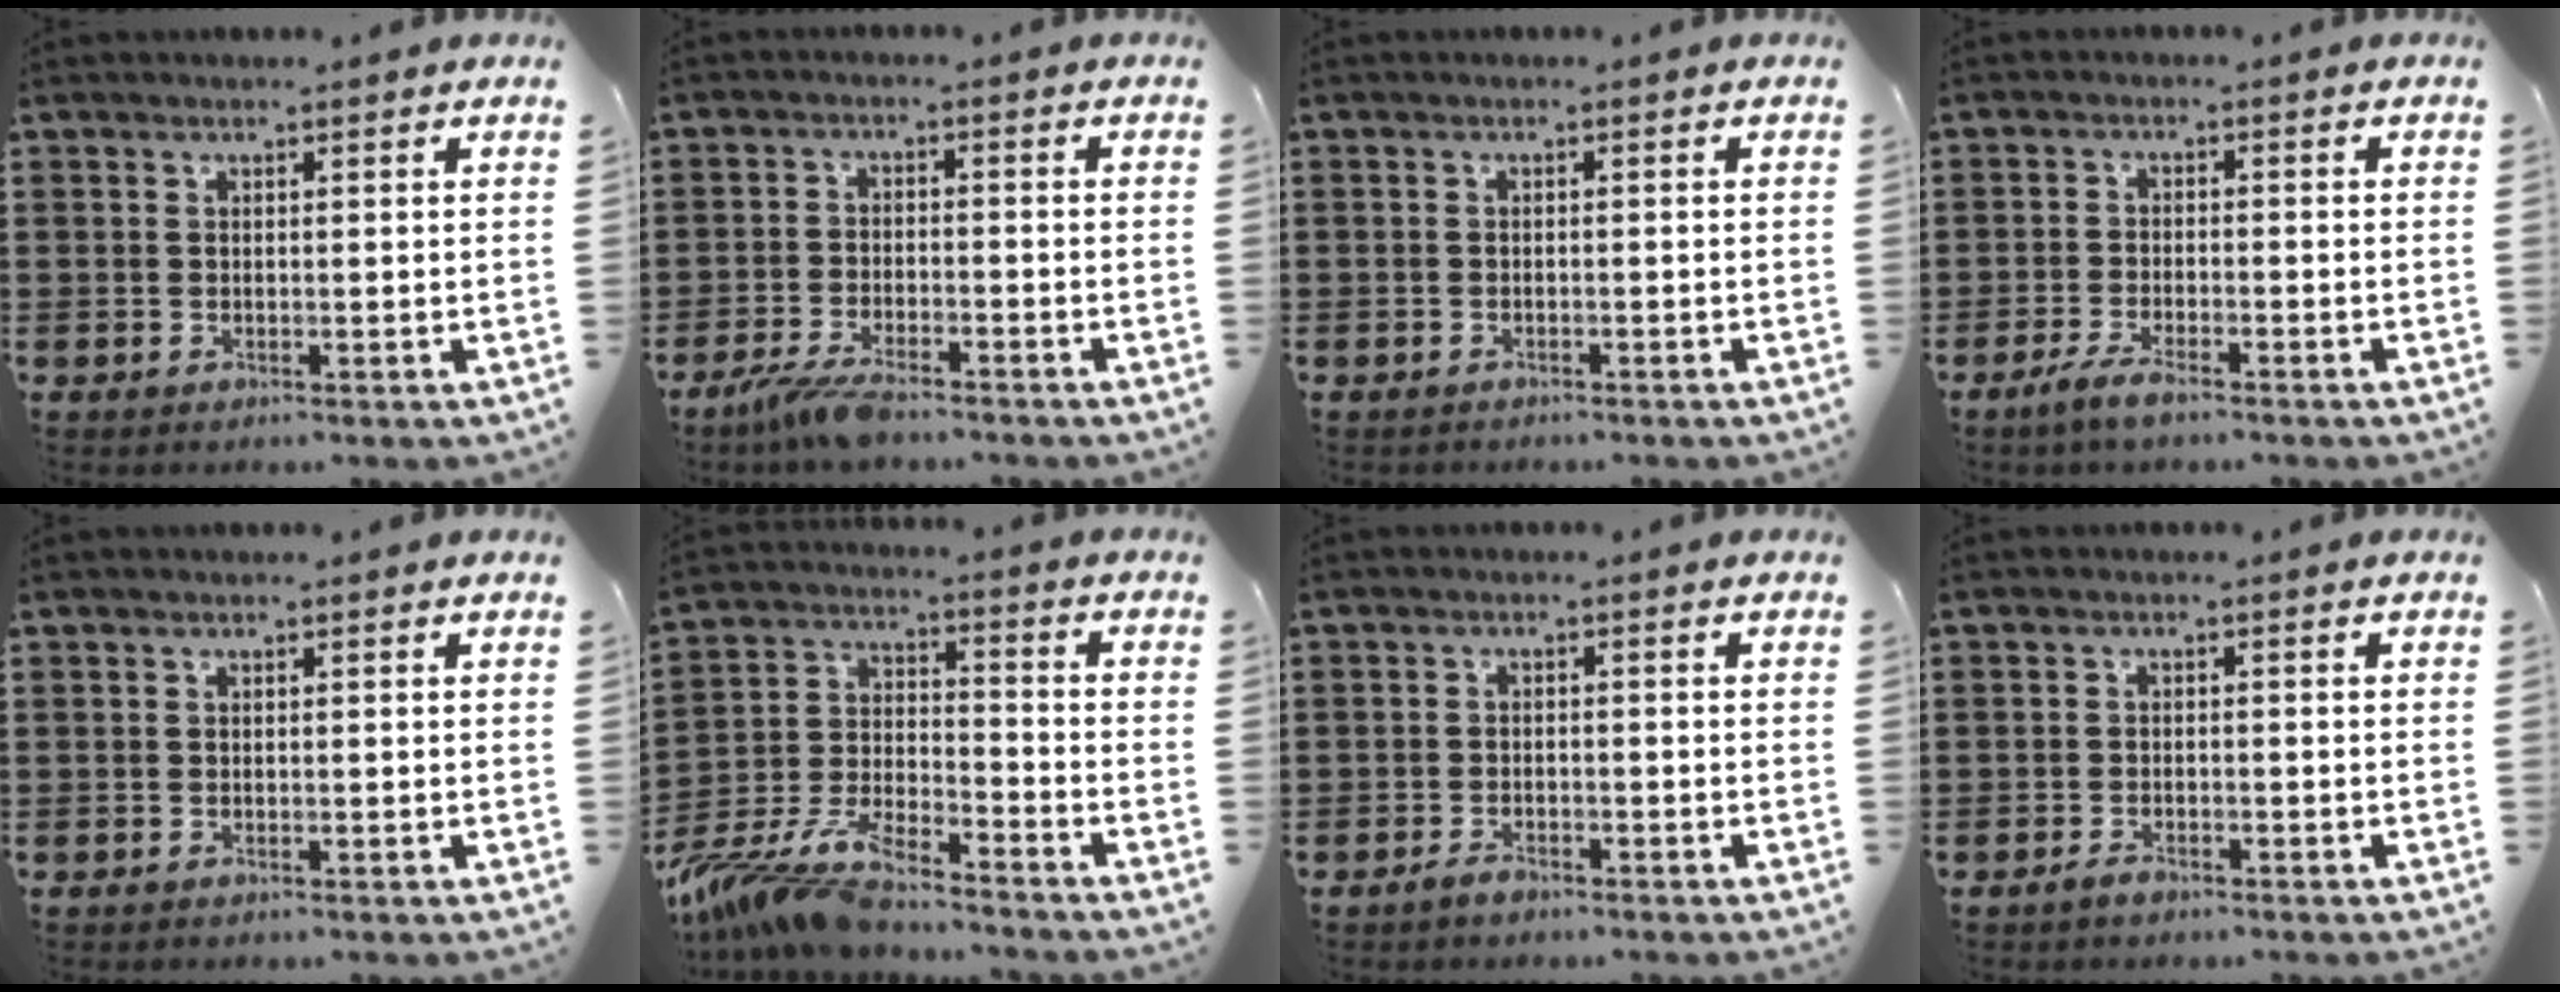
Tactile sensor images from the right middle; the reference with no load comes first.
{"total": 4.6, "force": [-3.8, 0.8, 2.5], "torque": [-0.068, -0.011, -0.078]}
{"total": 1.1, "force": [-1.0, 0.3, 0.0], "torque": [0.000, 0.000, -0.023]}
{"total": 3.2, "force": [-2.7, 0.7, 1.7], "torque": [-0.041, 0.002, -0.057]}
{"total": 0.0}
{"total": 9.6, "force": [-8.4, 1.9, 4.0], "torque": [-0.097, 0.003, -0.169]}
{"total": 2.1, "force": [-1.8, 0.8, 0.5], "torque": [-0.010, 0.002, -0.038]}
{"total": 1.8, "force": [-1.5, 0.7, 0.4], "torque": [-0.009, 0.000, -0.032]}